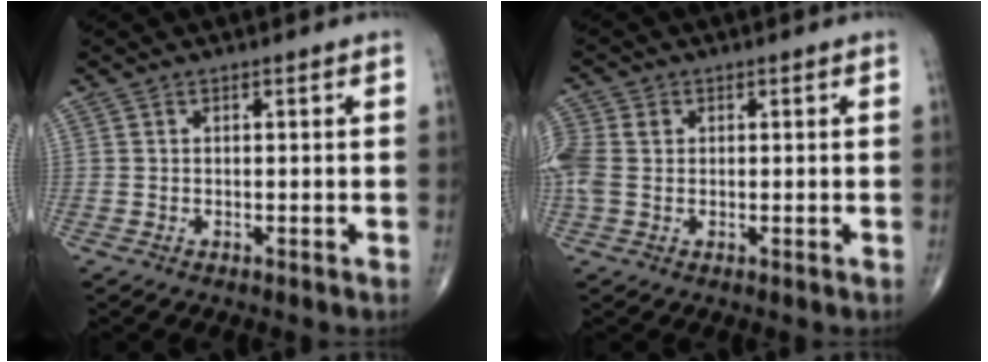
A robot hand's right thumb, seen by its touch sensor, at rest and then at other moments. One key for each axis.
{"total": 5.3, "fx": 0.4, "fy": 4.0, "fz": 3.5, "tx": -0.102, "ty": 0.012, "tz": 0.007}